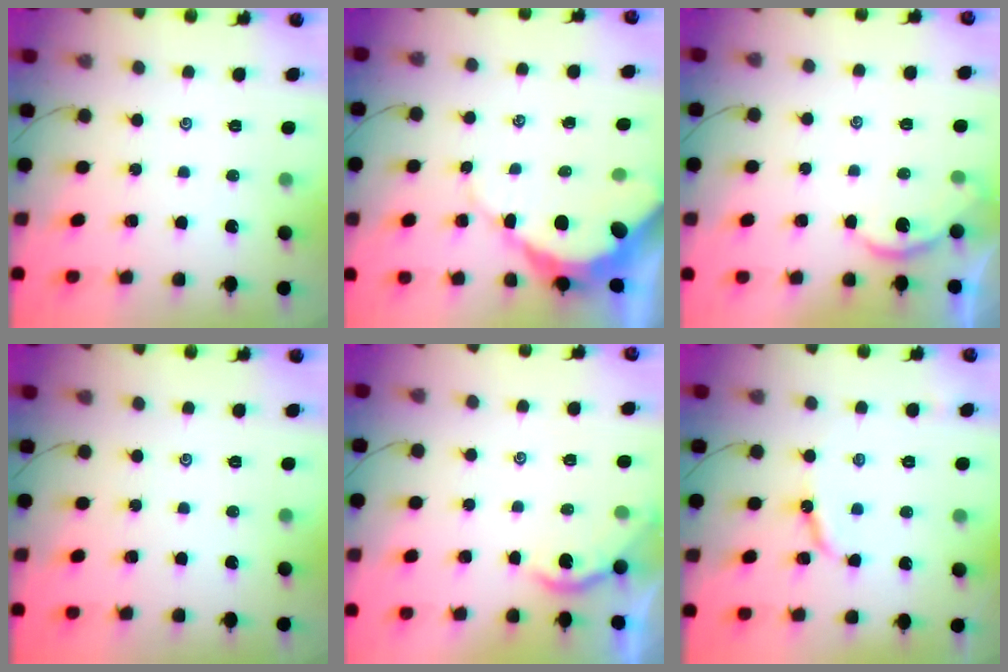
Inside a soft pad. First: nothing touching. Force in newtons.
{"total": 8.7, "press": 8.6, "slide": 0.7}
{"total": 2.9, "press": 2.9, "slide": 0.2}
{"total": 0.0}
{"total": 1.8, "press": 1.8, "slide": 0.1}
{"total": 6.1, "press": 6.1, "slide": 0.4}